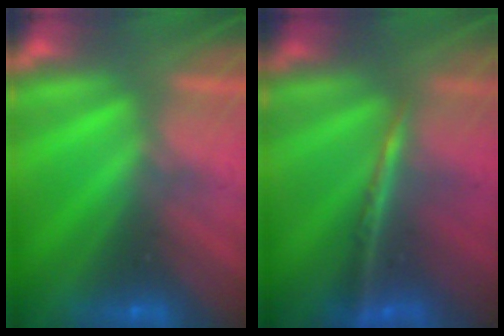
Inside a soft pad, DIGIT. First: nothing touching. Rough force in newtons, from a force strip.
{"total": 2.0}